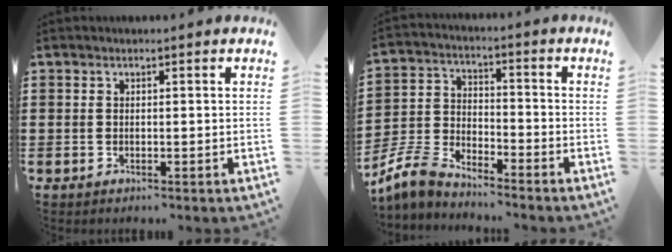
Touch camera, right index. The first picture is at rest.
{"total": 6.3, "force": [-5.9, 1.4, 1.6], "torque": [-0.062, -0.003, -0.127]}